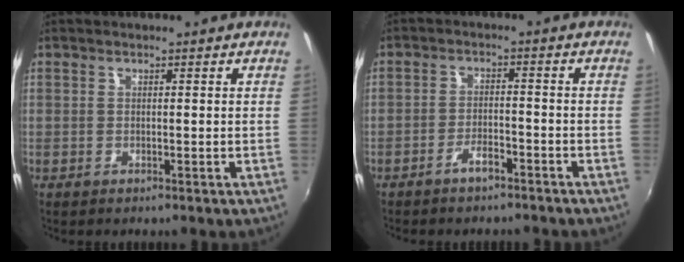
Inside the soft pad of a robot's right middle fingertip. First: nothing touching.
{"total": 3.6, "force": [-3.0, 1.2, 1.7], "torque": [-0.045, 0.005, -0.047]}